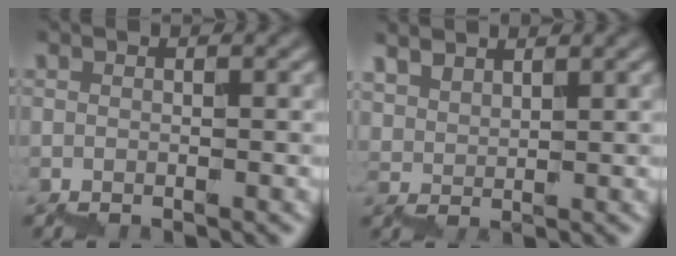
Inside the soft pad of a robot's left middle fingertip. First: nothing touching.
{"total": 2.8, "force": [2.8, 0.3, 0.0], "torque": [0.002, 0.007, 0.057]}